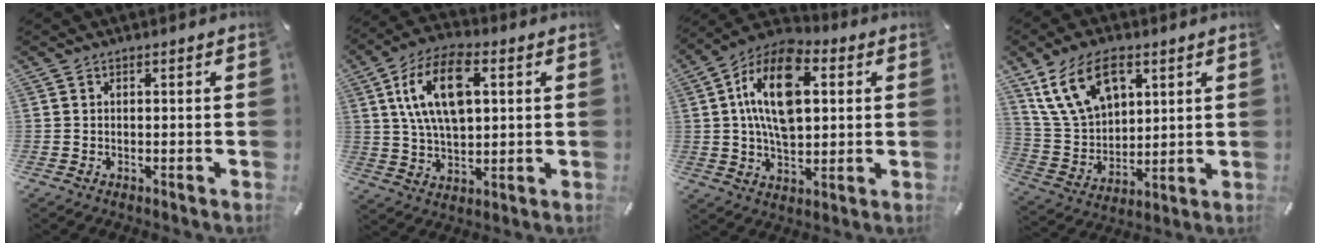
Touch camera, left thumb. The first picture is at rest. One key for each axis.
{"total": 14.8, "fx": 4.3, "fy": 8.4, "fz": 11.5, "tx": -0.240, "ty": 0.005, "tz": 0.071}
{"total": 16.8, "fx": 3.5, "fy": 10.0, "fz": 13.0, "tx": -0.260, "ty": 0.004, "tz": 0.056}
{"total": 14.3, "fx": 7.3, "fy": 9.1, "fz": 8.3, "tx": -0.173, "ty": -0.017, "tz": 0.137}